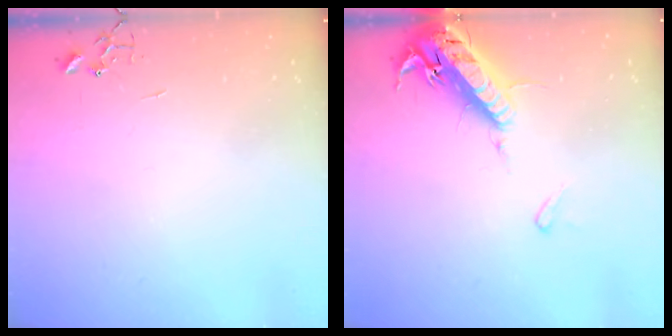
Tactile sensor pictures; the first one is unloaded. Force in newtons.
{"total": 17.4, "press": 16.9, "slide": 4.1}